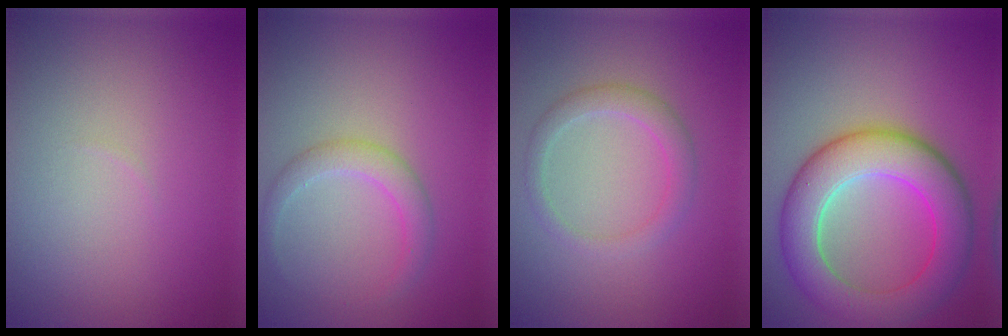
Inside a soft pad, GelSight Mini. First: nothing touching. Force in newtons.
{"total": 2.3, "press": 2.2, "slide": 0.3}
{"total": 2.2, "press": 2.2, "slide": 0.0}
{"total": 8.3, "press": 8.3, "slide": 0.1}